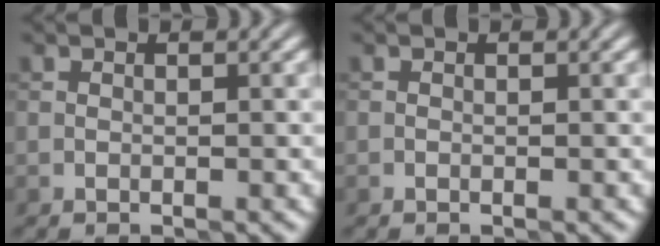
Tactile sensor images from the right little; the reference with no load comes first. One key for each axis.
{"total": 0.0}